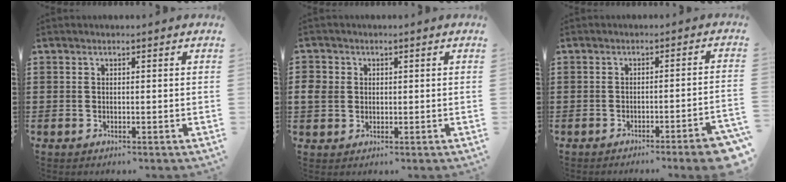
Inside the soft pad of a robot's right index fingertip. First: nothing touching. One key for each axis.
{"total": 2.8, "fx": 0.3, "fy": 2.6, "fz": 1.0, "tx": -0.037, "ty": 0.007, "tz": 0.000}
{"total": 4.0, "fx": -3.0, "fy": -0.4, "fz": 2.6, "tx": -0.041, "ty": -0.013, "tz": -0.055}